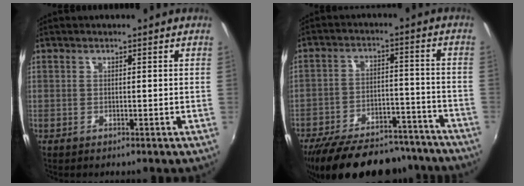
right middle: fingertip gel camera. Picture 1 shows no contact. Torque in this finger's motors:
{"motor_torque": [1.18, -0.96, 0.62, 0.21]}